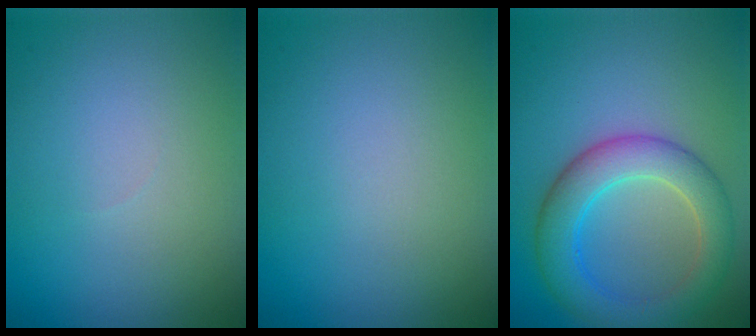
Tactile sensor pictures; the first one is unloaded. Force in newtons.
{"total": 0.0}
{"total": 5.6, "press": 5.6, "slide": 0.5}